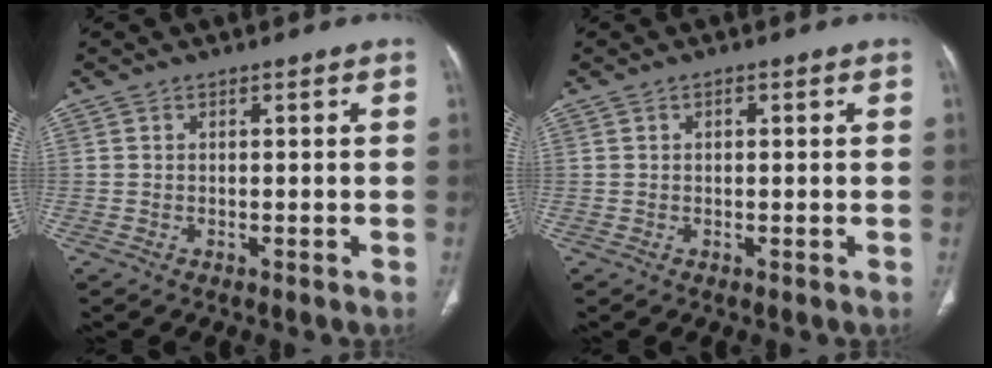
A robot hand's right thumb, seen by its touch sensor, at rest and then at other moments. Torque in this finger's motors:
{"motor_torque": [-0.11, -0.30, -0.25, 0.01, -0.01]}